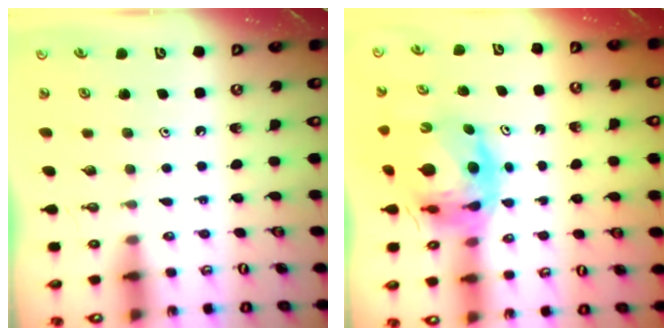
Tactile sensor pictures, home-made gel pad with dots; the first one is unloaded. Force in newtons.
{"total": 12.4, "press": 12.3, "slide": 1.5}